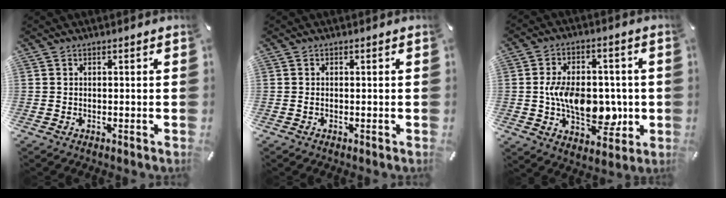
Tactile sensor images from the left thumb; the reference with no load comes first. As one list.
[{"total": 0.5, "force": [-0.2, 0.2, 0.5], "torque": [-0.009, 0.000, -0.003]}, {"total": 14.4, "force": [-1.0, 9.3, 10.9], "torque": [-0.172, 0.008, -0.015]}]